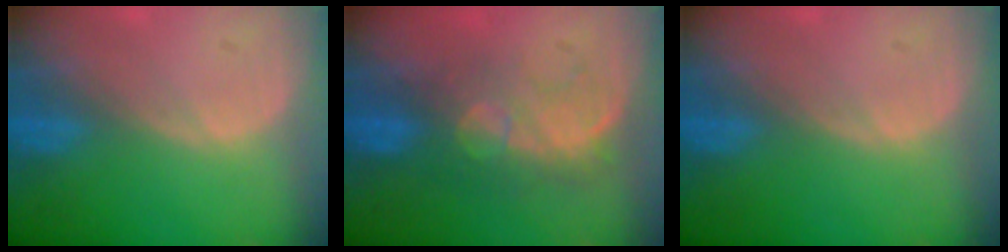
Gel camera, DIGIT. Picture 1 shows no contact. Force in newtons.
{"total": 7.8, "press": 7.7, "slide": 1.6}
{"total": 0.0}